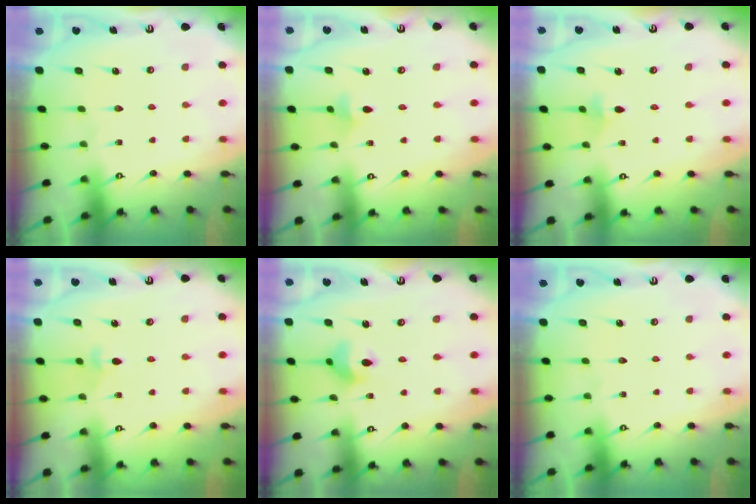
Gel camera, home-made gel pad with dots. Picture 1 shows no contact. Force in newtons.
{"total": 3.0, "press": 2.9, "slide": 0.7}
{"total": 2.6, "press": 2.6, "slide": 0.5}
{"total": 3.6, "press": 3.5, "slide": 0.8}
{"total": 7.2, "press": 6.9, "slide": 2.0}
{"total": 0.0}